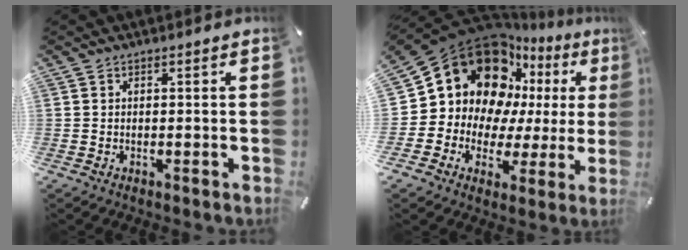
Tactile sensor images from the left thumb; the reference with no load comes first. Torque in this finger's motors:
{"motor_torque": [1.40, 2.22, 1.75, 0.50, 0.36]}